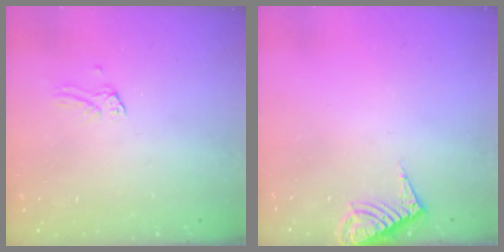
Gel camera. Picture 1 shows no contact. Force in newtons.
{"total": 7.4, "press": 7.4, "slide": 0.4}